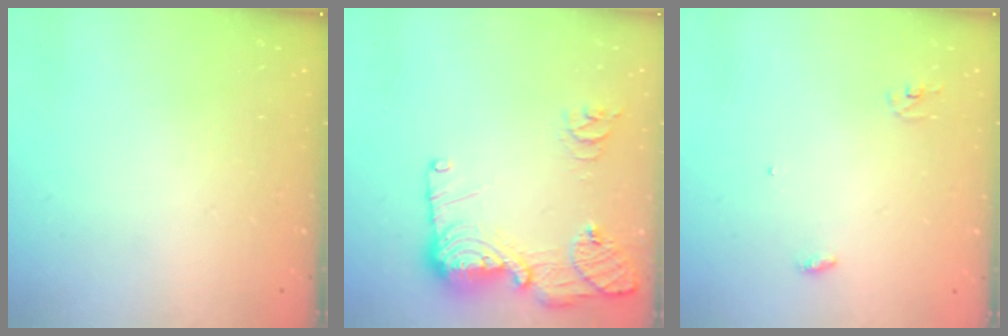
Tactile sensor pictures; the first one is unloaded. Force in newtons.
{"total": 16.2, "press": 16.2, "slide": 1.7}
{"total": 2.9, "press": 2.9, "slide": 0.2}